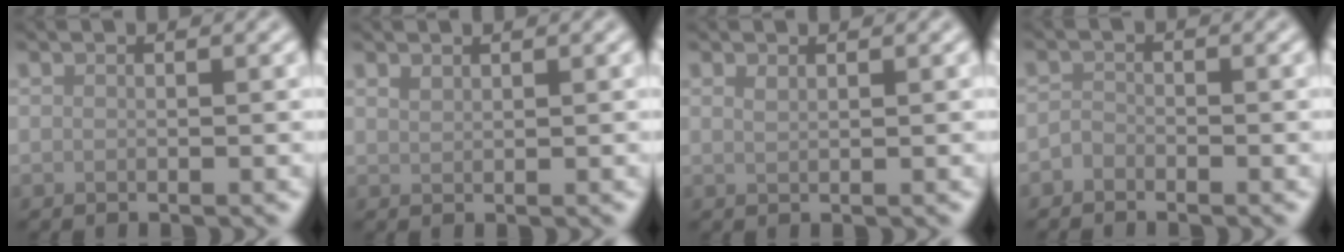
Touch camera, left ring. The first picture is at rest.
{"total": 0.6, "force": [0.5, 0.2, 0.2], "torque": [-0.006, 0.000, 0.014]}
{"total": 0.6, "force": [0.4, 0.2, 0.4], "torque": [-0.009, 0.000, 0.008]}
{"total": 1.1, "force": [-0.9, 0.6, 0.2], "torque": [-0.003, 0.004, -0.022]}